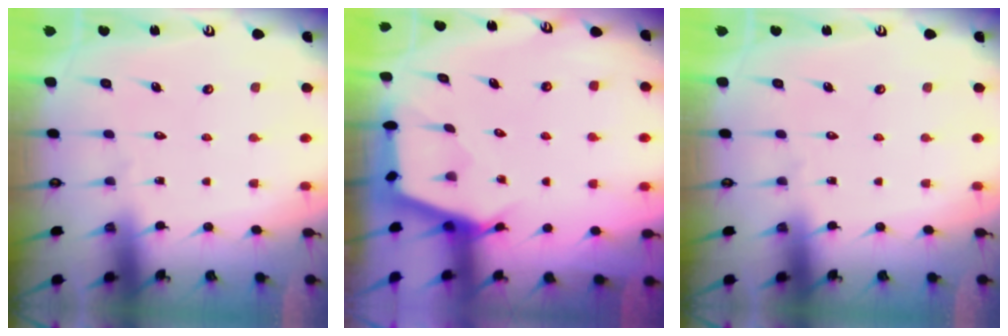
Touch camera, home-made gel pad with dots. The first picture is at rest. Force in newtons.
{"total": 2.6, "press": 2.6, "slide": 0.4}
{"total": 0.0}